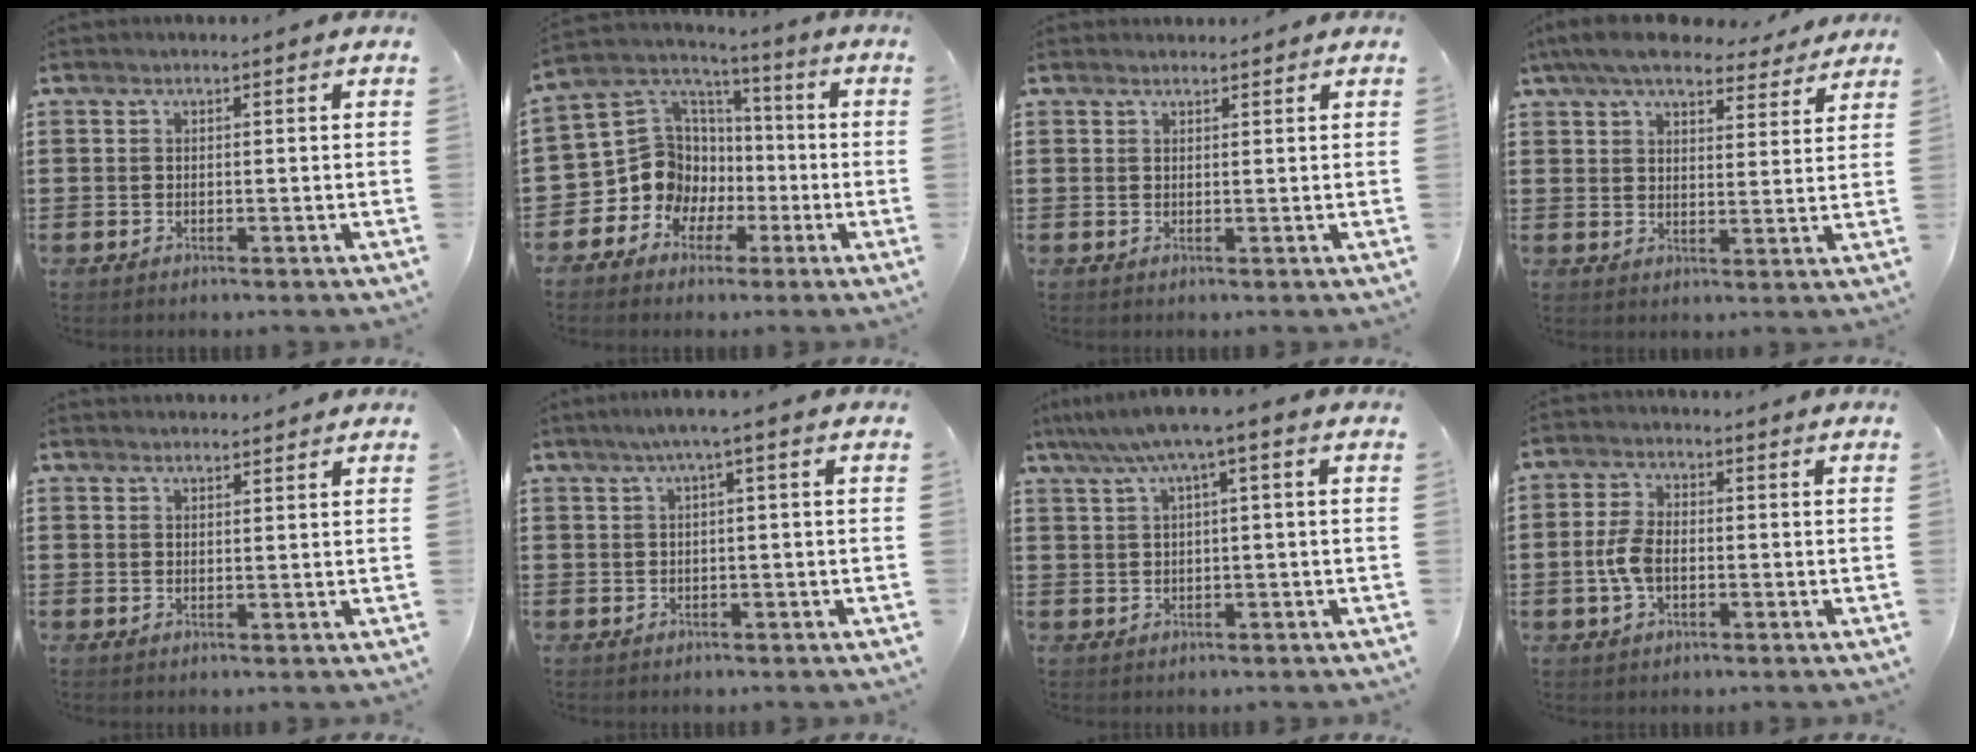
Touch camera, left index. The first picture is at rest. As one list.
[{"total": 11.1, "force": [-2.2, 10.3, 3.5], "torque": [-0.128, -0.011, -0.037]}, {"total": 0.9, "force": [0.9, 0.2, 0.1], "torque": [-0.004, 0.000, 0.017]}, {"total": 7.5, "force": [6.5, 1.4, 3.4], "torque": [-0.079, -0.022, 0.118]}, {"total": 1.5, "force": [1.5, 0.1, 0.1], "torque": [-0.005, 0.002, 0.029]}, {"total": 2.1, "force": [-0.2, -0.2, 2.1], "torque": [-0.036, -0.004, -0.005]}, {"total": 4.2, "force": [0.9, 0.0, 4.1], "torque": [-0.079, -0.004, 0.010]}, {"total": 5.1, "force": [-0.8, 2.8, 4.3], "torque": [-0.105, -0.003, -0.021]}]